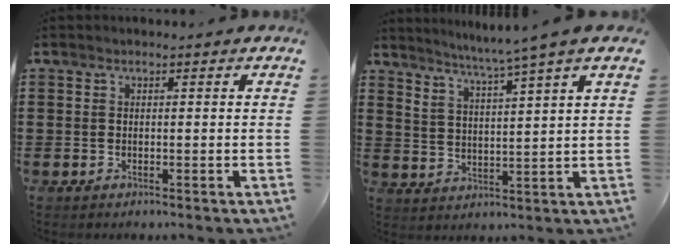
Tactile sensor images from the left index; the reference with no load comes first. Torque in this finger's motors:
{"motor_torque": [1.51, -0.63, 0.49, 0.15]}